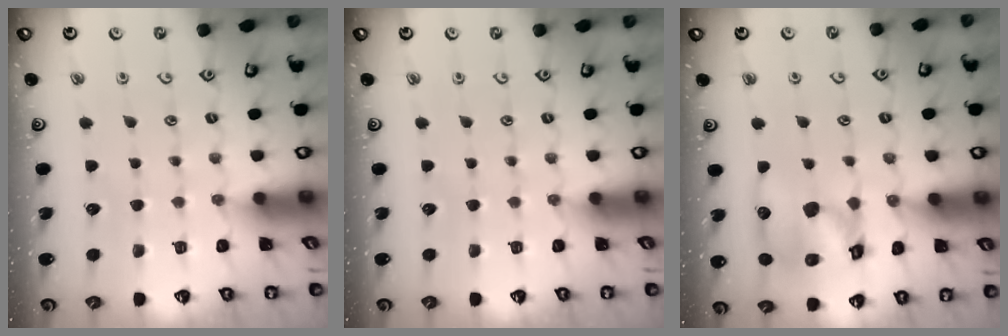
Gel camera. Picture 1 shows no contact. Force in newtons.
{"total": 0.0}
{"total": 14.3, "press": 14.2, "slide": 1.9}